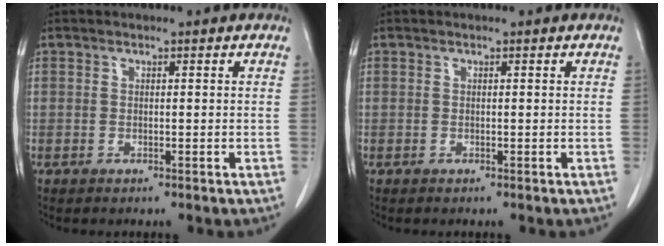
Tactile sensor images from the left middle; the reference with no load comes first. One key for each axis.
{"total": 0.0}